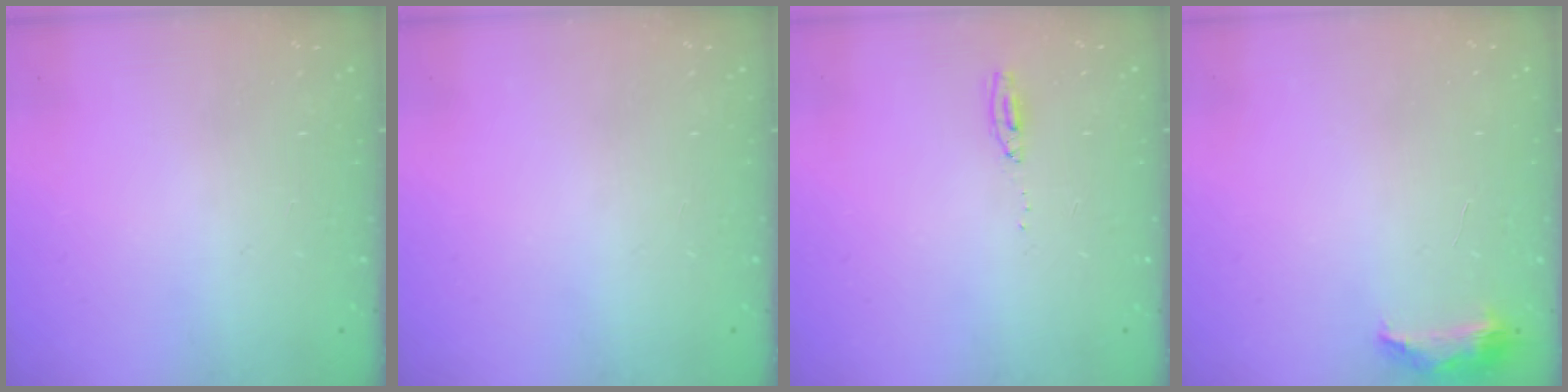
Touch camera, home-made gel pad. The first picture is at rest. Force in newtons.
{"total": 0.0}
{"total": 3.7, "press": 3.5, "slide": 1.1}
{"total": 6.6, "press": 6.6, "slide": 0.6}